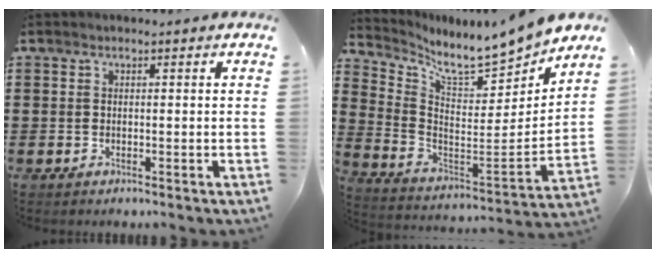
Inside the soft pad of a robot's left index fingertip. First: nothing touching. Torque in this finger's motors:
{"motor_torque": [1.11, -0.76, 0.41, 0.12]}